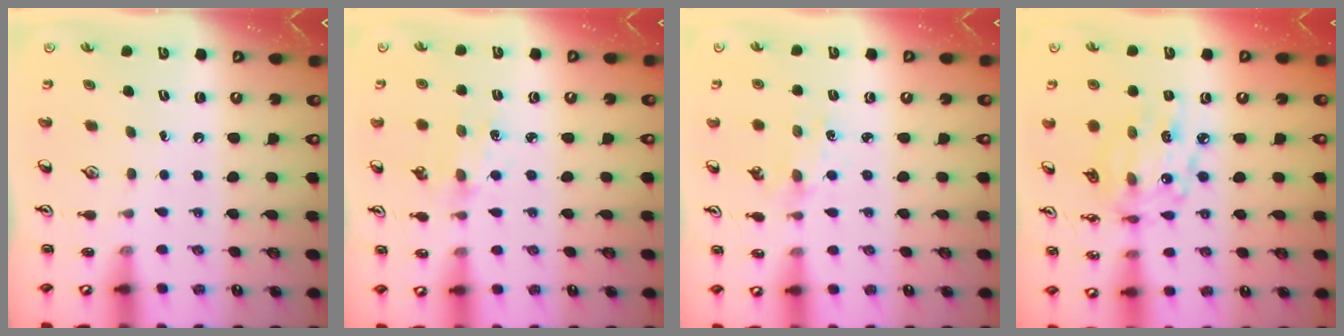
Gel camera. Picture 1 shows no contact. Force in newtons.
{"total": 3.2, "press": 3.2, "slide": 0.4}
{"total": 1.3, "press": 1.3, "slide": 0.2}
{"total": 13.8, "press": 13.8, "slide": 1.0}